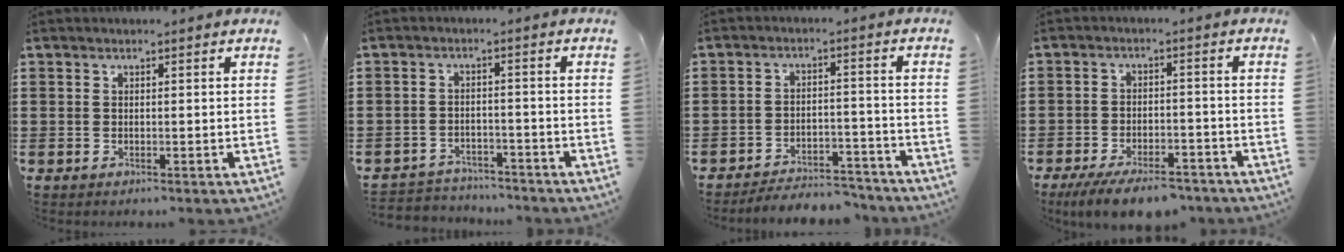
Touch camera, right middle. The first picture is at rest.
{"total": 3.2, "force": [-3.2, 0.7, -0.2], "torque": [-0.006, 0.001, -0.070]}
{"total": 4.6, "force": [-4.5, 0.6, 0.6], "torque": [-0.014, 0.007, -0.093]}
{"total": 6.3, "force": [-5.7, 1.3, 2.5], "torque": [-0.047, 0.002, -0.108]}